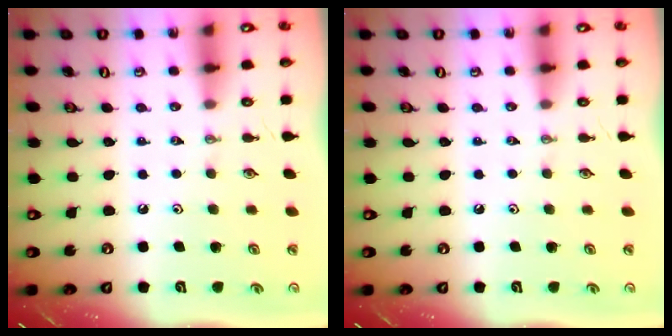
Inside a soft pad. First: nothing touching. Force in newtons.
{"total": 0.0}